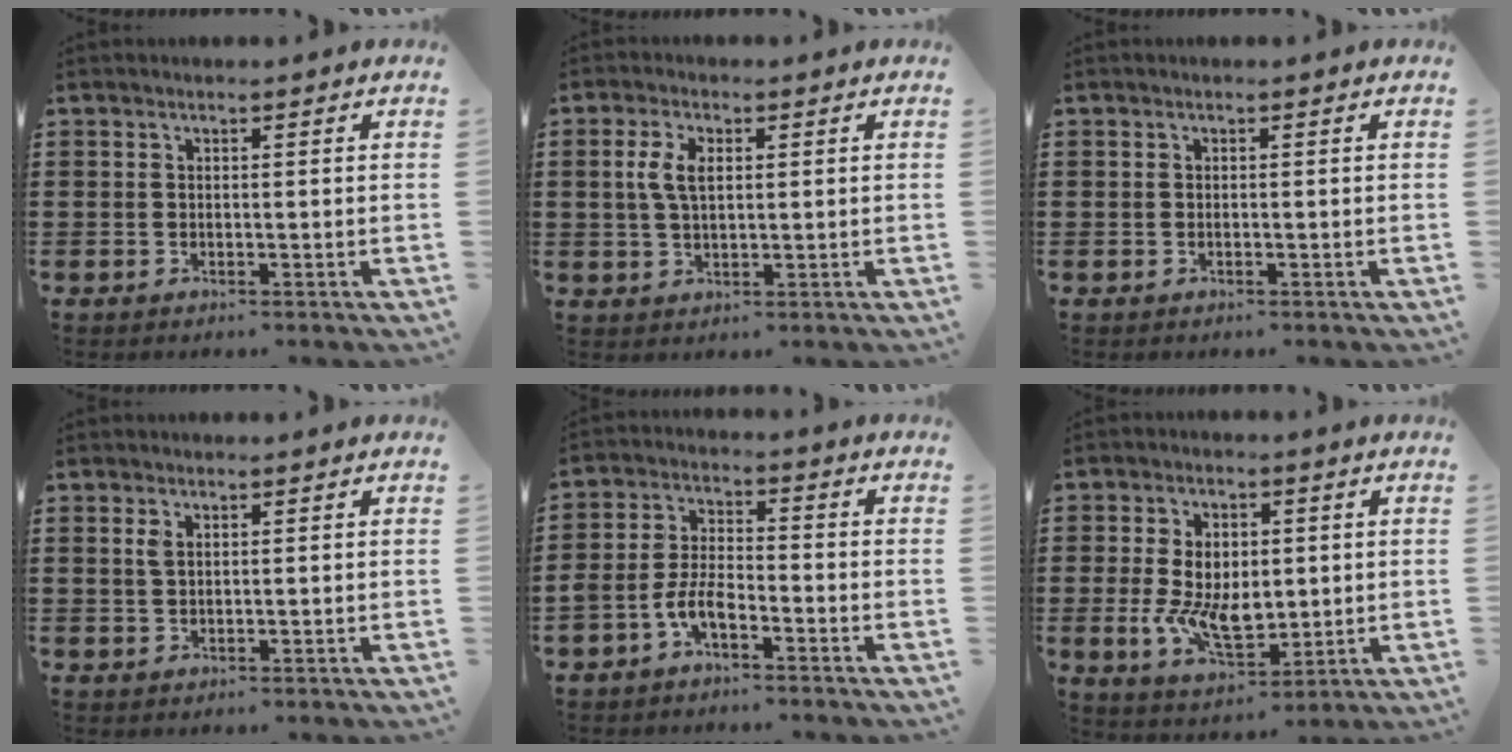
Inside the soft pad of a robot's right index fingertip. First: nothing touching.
{"total": 4.5, "force": [0.8, 2.3, 3.8], "torque": [-0.087, 0.009, 0.009]}
{"total": 0.0}
{"total": 1.6, "force": [0.6, 0.7, 1.3], "torque": [-0.029, 0.004, 0.009]}
{"total": 5.1, "force": [-3.1, 2.3, 3.4], "torque": [-0.094, 0.001, -0.067]}
{"total": 8.9, "force": [0.1, 5.5, 7.1], "torque": [-0.149, 0.005, -0.001]}